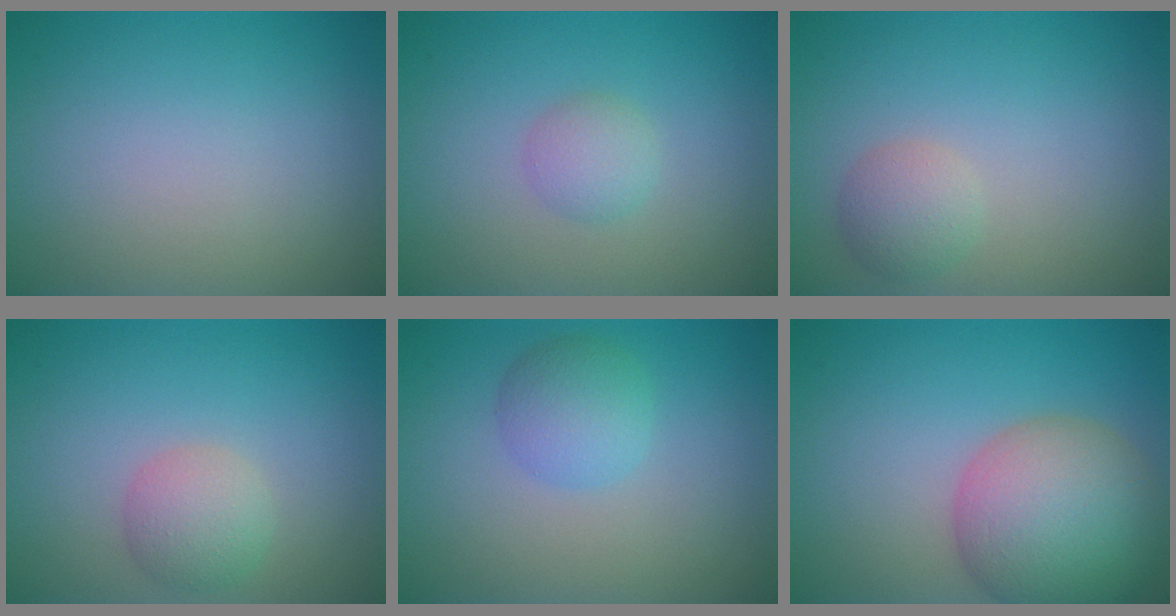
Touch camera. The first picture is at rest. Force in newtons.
{"total": 1.8, "press": 1.8, "slide": 0.1}
{"total": 2.2, "press": 2.2, "slide": 0.1}
{"total": 2.8, "press": 2.8, "slide": 0.2}
{"total": 2.9, "press": 2.9, "slide": 0.2}
{"total": 9.6, "press": 9.5, "slide": 0.6}